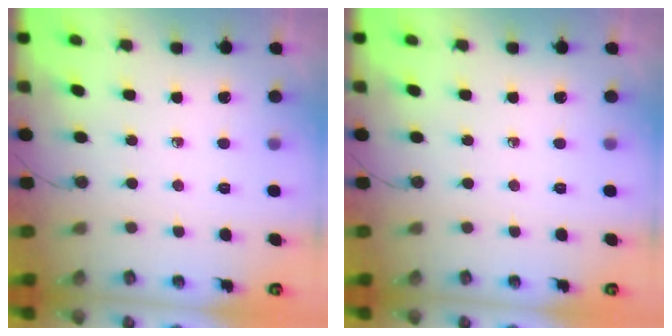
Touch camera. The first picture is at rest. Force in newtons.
{"total": 0.0}